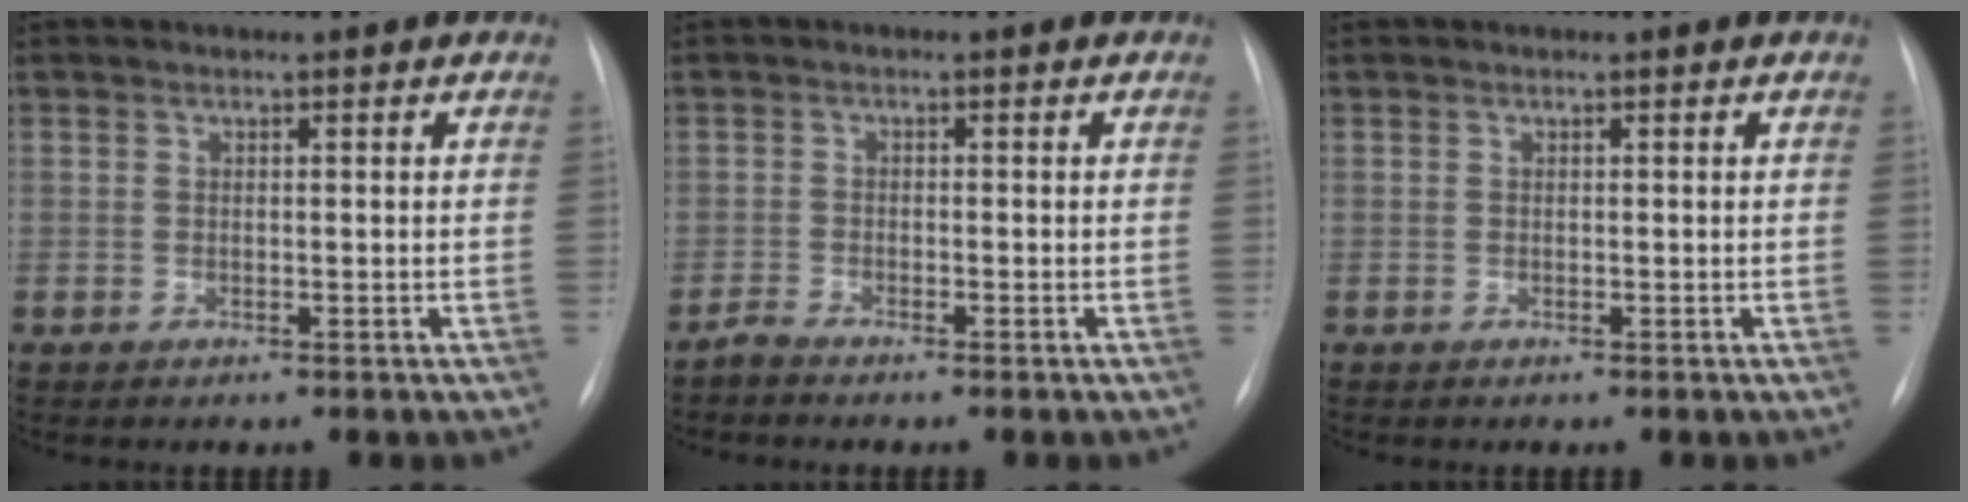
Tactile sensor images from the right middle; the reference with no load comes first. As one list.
[{"total": 1.3, "force": [-1.3, -0.2, 0.4], "torque": [-0.019, -0.006, -0.025]}, {"total": 0.0}]